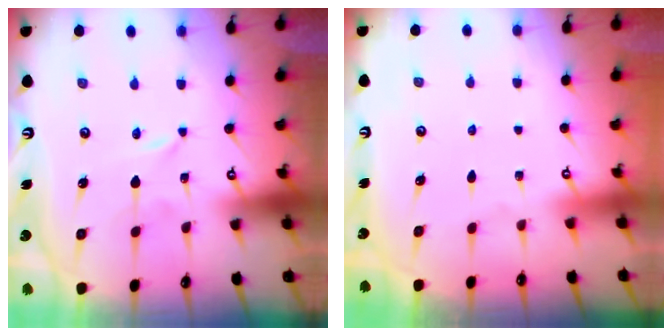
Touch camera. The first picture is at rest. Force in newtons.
{"total": 0.0}